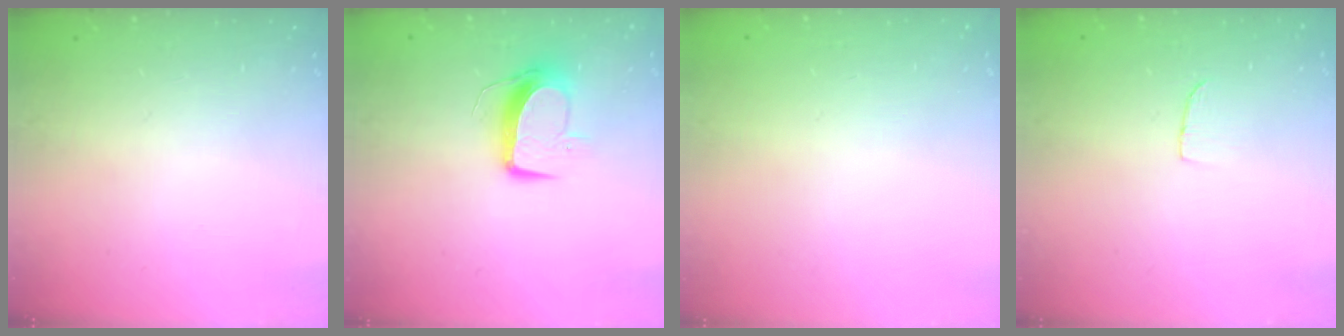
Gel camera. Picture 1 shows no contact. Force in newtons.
{"total": 9.8, "press": 9.7, "slide": 1.0}
{"total": 0.0}
{"total": 4.2, "press": 4.2, "slide": 0.4}